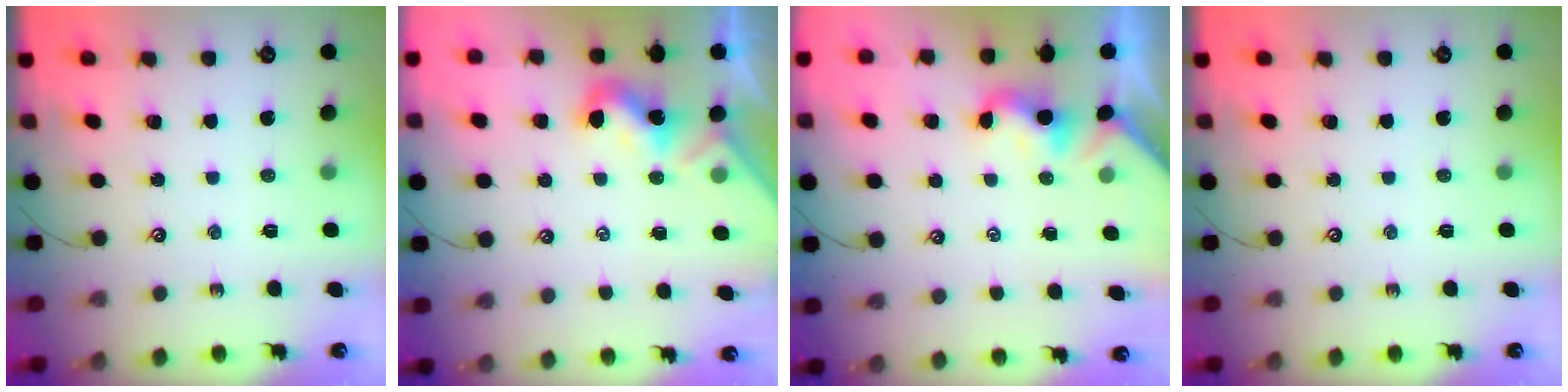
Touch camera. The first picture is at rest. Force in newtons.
{"total": 2.0, "press": 2.0, "slide": 0.4}
{"total": 1.8, "press": 1.8, "slide": 0.5}
{"total": 0.0}